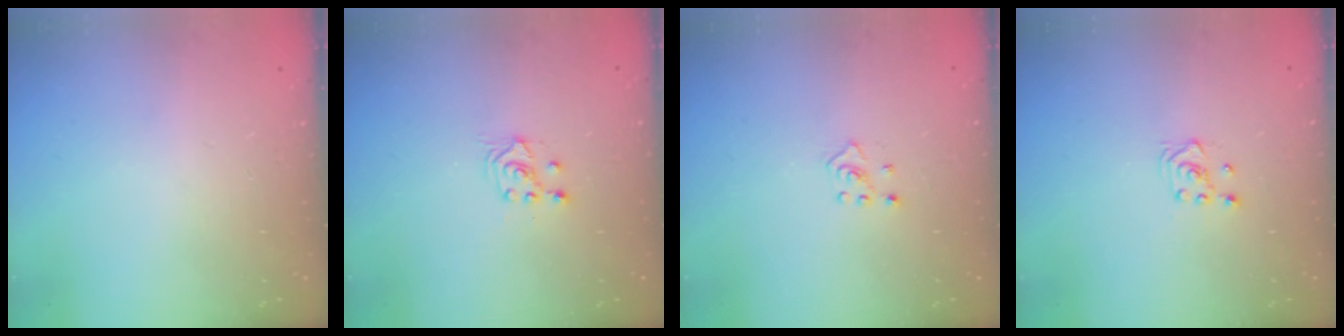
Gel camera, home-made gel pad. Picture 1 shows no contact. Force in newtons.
{"total": 2.5, "press": 2.4, "slide": 0.7}
{"total": 2.4, "press": 2.4, "slide": 0.5}
{"total": 3.1, "press": 3.0, "slide": 0.8}